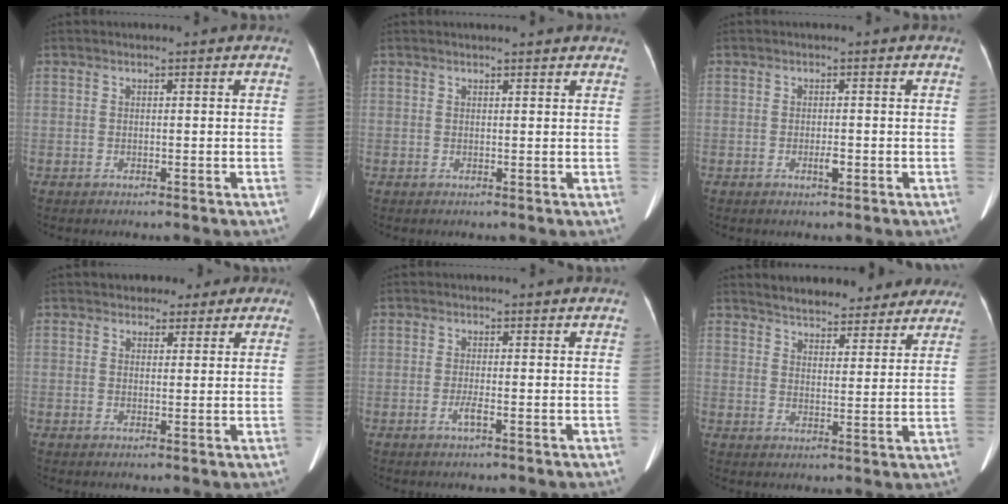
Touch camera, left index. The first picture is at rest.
{"total": 5.4, "force": [4.8, 1.0, 2.3], "torque": [-0.026, -0.002, 0.048]}
{"total": 1.4, "force": [-1.1, 0.4, 0.8], "torque": [-0.015, -0.019, -0.019]}
{"total": 5.0, "force": [3.3, 3.3, 1.6], "torque": [-0.002, -0.004, 0.037]}
{"total": 1.5, "force": [-0.9, 0.0, 1.1], "torque": [-0.022, -0.018, -0.019]}
{"total": 16.3, "force": [14.2, 5.1, 6.0], "torque": [-0.072, -0.007, 0.177]}